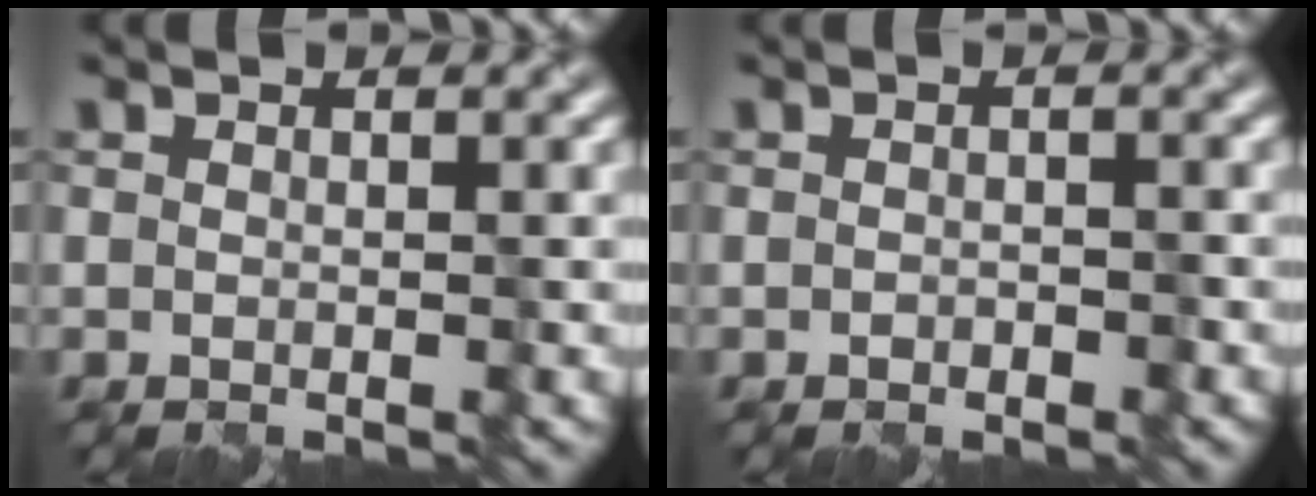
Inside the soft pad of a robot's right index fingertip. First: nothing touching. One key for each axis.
{"total": 1.2, "fx": -0.7, "fy": 0.6, "fz": 0.7, "tx": -0.009, "ty": 0.002, "tz": -0.009}